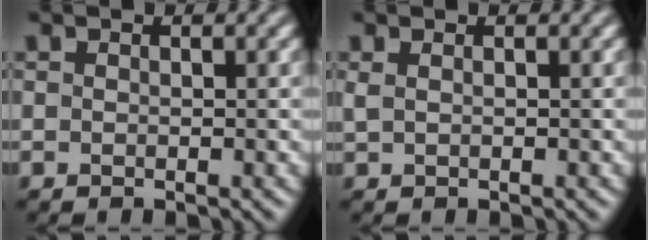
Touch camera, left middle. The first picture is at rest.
{"total": 0.8, "force": [0.4, 0.3, 0.6], "torque": [-0.014, 0.004, 0.008]}